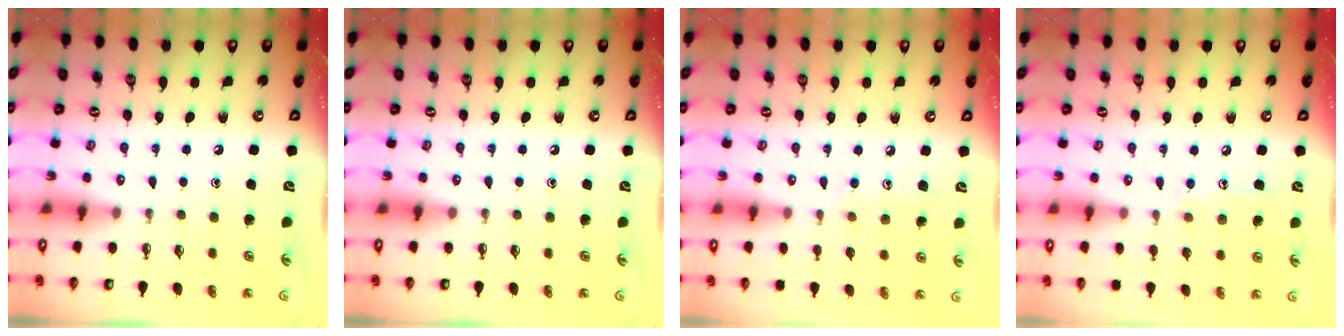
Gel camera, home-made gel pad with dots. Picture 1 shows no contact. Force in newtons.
{"total": 0.0}
{"total": 7.1, "press": 7.1, "slide": 0.7}
{"total": 8.1, "press": 8.0, "slide": 0.5}